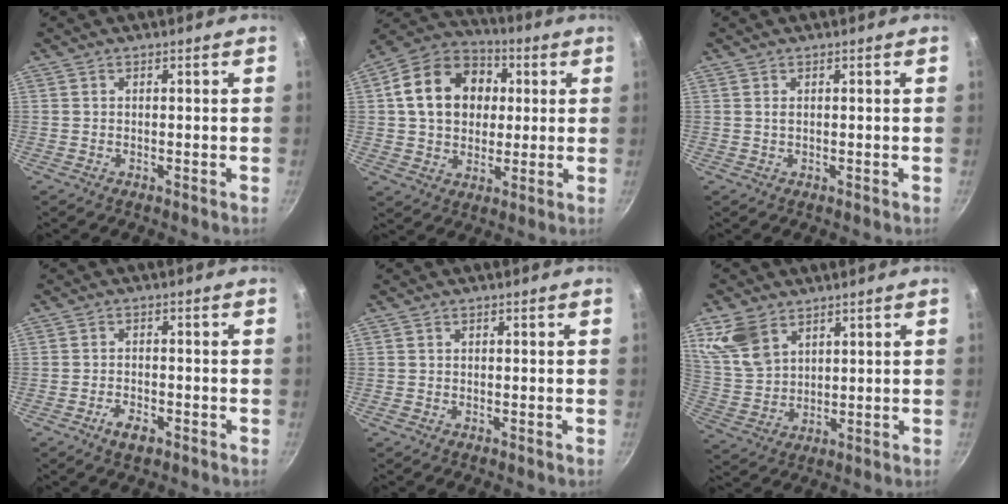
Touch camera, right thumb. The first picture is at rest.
{"total": 17.0, "force": [2.9, 13.3, 10.1], "torque": [-0.146, 0.024, 0.040]}
{"total": 0.7, "force": [0.3, 0.4, 0.6], "torque": [-0.010, 0.000, 0.005]}
{"total": 3.8, "force": [-2.2, 1.8, 2.6], "torque": [-0.045, 0.015, -0.038]}
{"total": 0.0}
{"total": 9.2, "force": [5.3, 6.0, 4.6], "torque": [-0.075, -0.021, 0.117]}